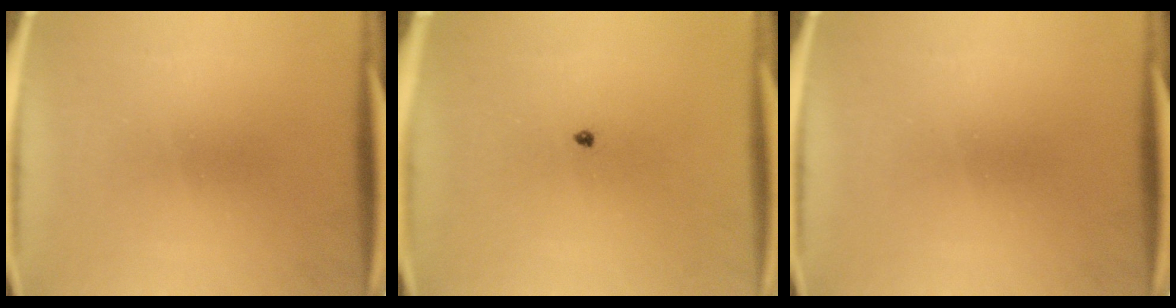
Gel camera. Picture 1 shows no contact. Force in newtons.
{"total": 0.6}
{"total": 0.0}